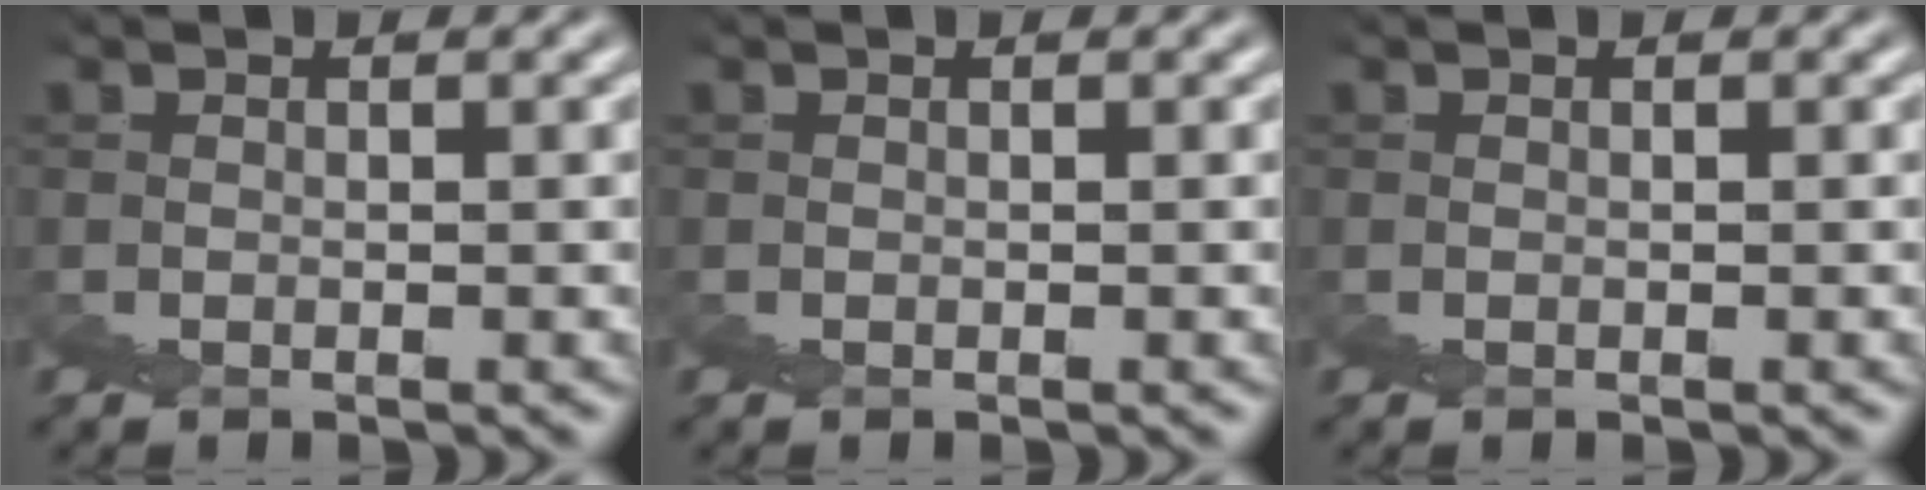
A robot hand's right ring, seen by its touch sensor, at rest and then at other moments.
{"total": 0.0}
{"total": 0.0}